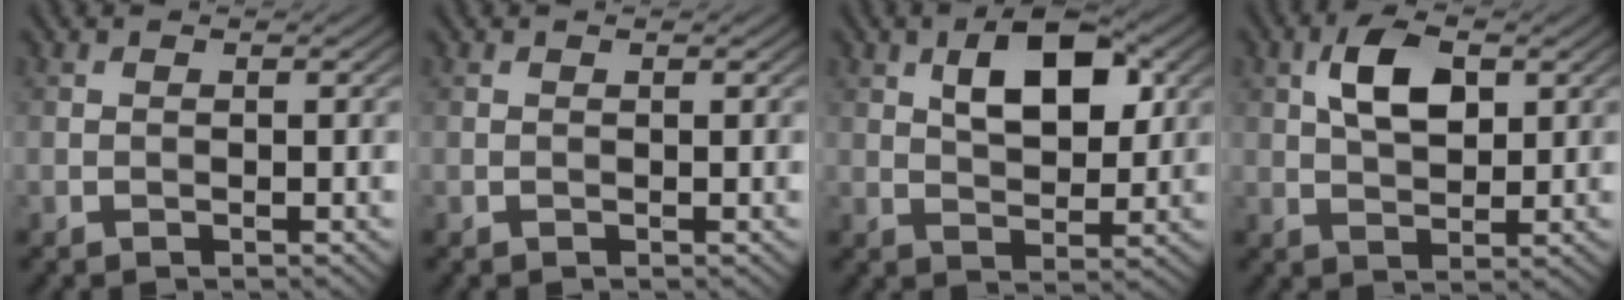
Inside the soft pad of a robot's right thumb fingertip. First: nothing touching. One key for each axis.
{"total": 0.0}
{"total": 7.9, "fx": 2.8, "fy": 4.0, "fz": 6.2, "tx": -0.103, "ty": 0.005, "tz": 0.044}
{"total": 6.2, "fx": 2.0, "fy": 3.2, "fz": 4.9, "tx": -0.101, "ty": 0.005, "tz": 0.034}